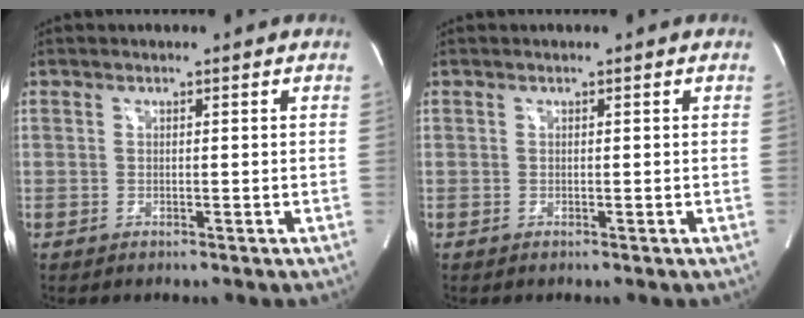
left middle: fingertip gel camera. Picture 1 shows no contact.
{"total": 0.0}